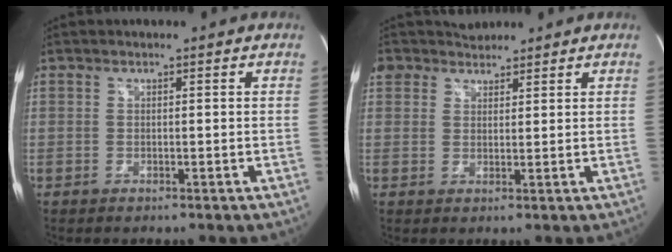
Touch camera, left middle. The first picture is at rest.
{"total": 4.9, "force": [4.1, 2.8, 0.1], "torque": [-0.002, 0.027, 0.075]}